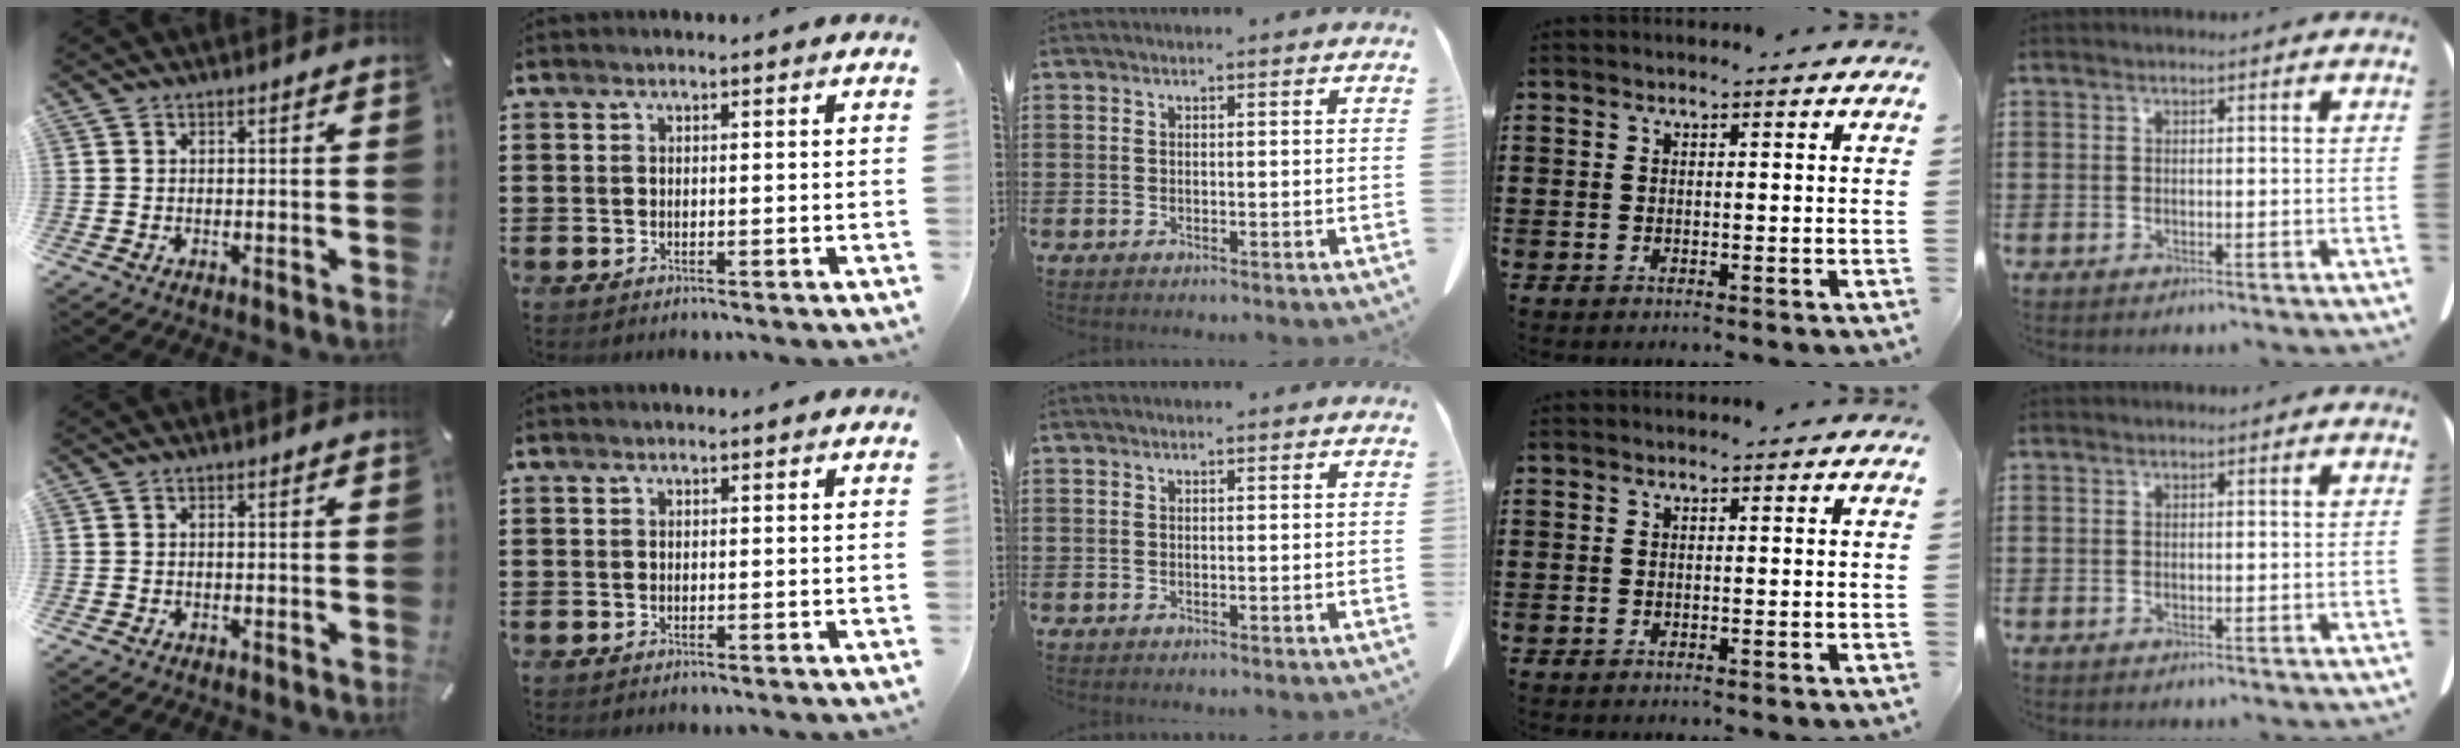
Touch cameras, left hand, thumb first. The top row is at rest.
{}